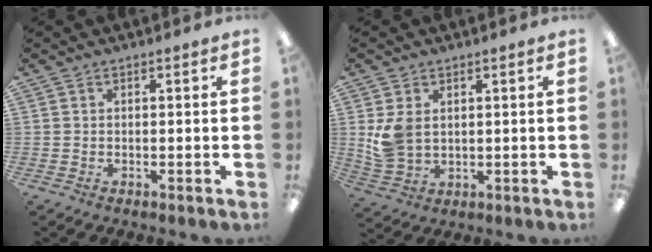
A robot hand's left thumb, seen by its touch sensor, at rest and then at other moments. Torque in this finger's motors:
{"motor_torque": [-0.19, 0.37, 0.90, -0.72, 0.05]}